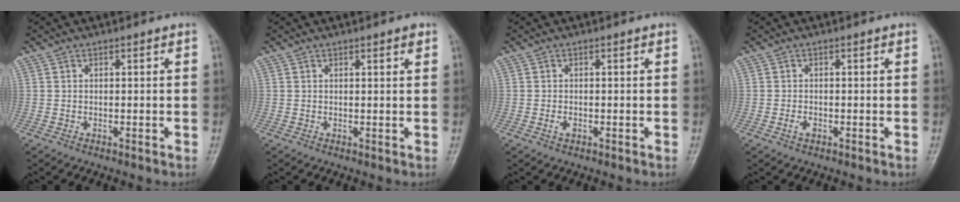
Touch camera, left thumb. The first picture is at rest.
{"total": 1.7, "force": [1.0, 0.5, 1.2], "torque": [-0.012, -0.003, 0.012]}
{"total": 1.4, "force": [-0.4, 0.9, 1.0], "torque": [-0.011, -0.001, -0.007]}
{"total": 1.6, "force": [-0.6, 1.0, 1.0], "torque": [-0.013, 0.001, -0.013]}